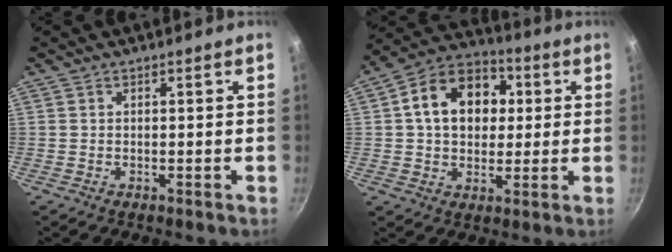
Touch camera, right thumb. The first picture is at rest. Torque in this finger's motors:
{"motor_torque": [-0.86, 1.73, 0.76, -0.57, 0.23]}